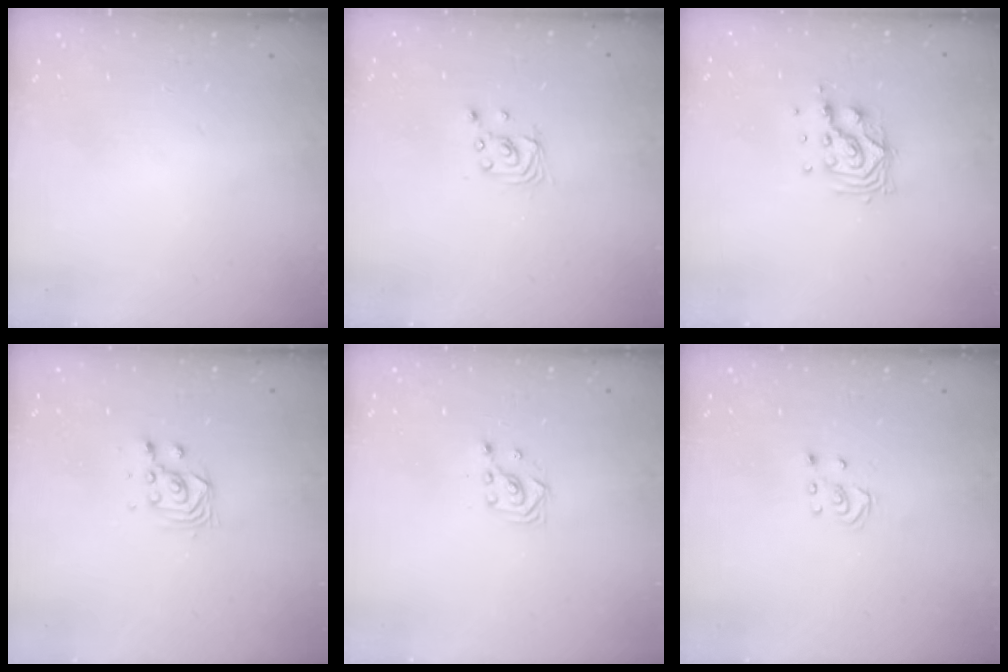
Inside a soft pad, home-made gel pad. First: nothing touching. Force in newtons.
{"total": 2.5, "press": 2.5, "slide": 0.1}
{"total": 9.7, "press": 9.6, "slide": 0.8}
{"total": 2.8, "press": 2.8, "slide": 0.2}
{"total": 3.3, "press": 3.3, "slide": 0.2}
{"total": 2.5, "press": 2.5, "slide": 0.2}